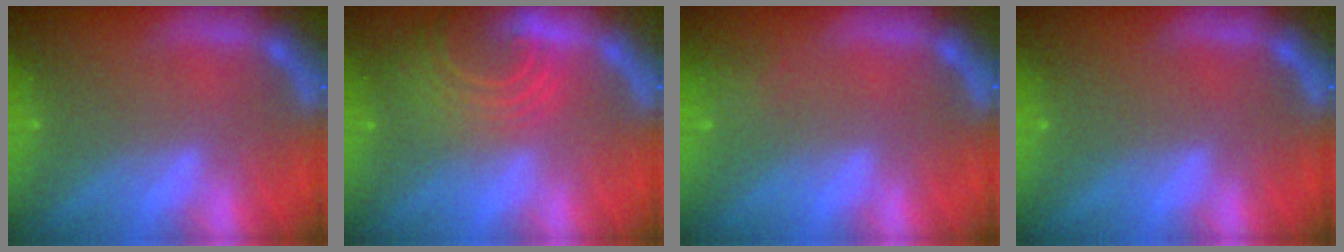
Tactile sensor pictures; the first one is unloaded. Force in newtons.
{"total": 7.6}
{"total": 1.4}
{"total": 0.0}